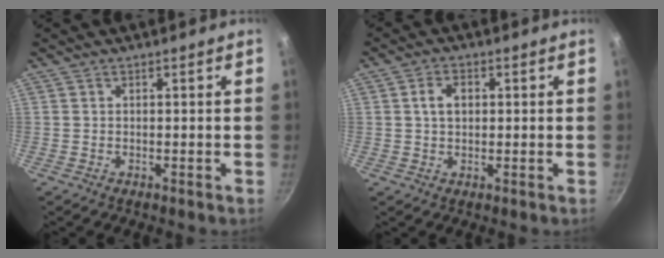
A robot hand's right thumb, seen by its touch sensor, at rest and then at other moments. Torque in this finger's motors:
{"motor_torque": [-0.40, 0.41, 0.57, 0.45, 0.01]}